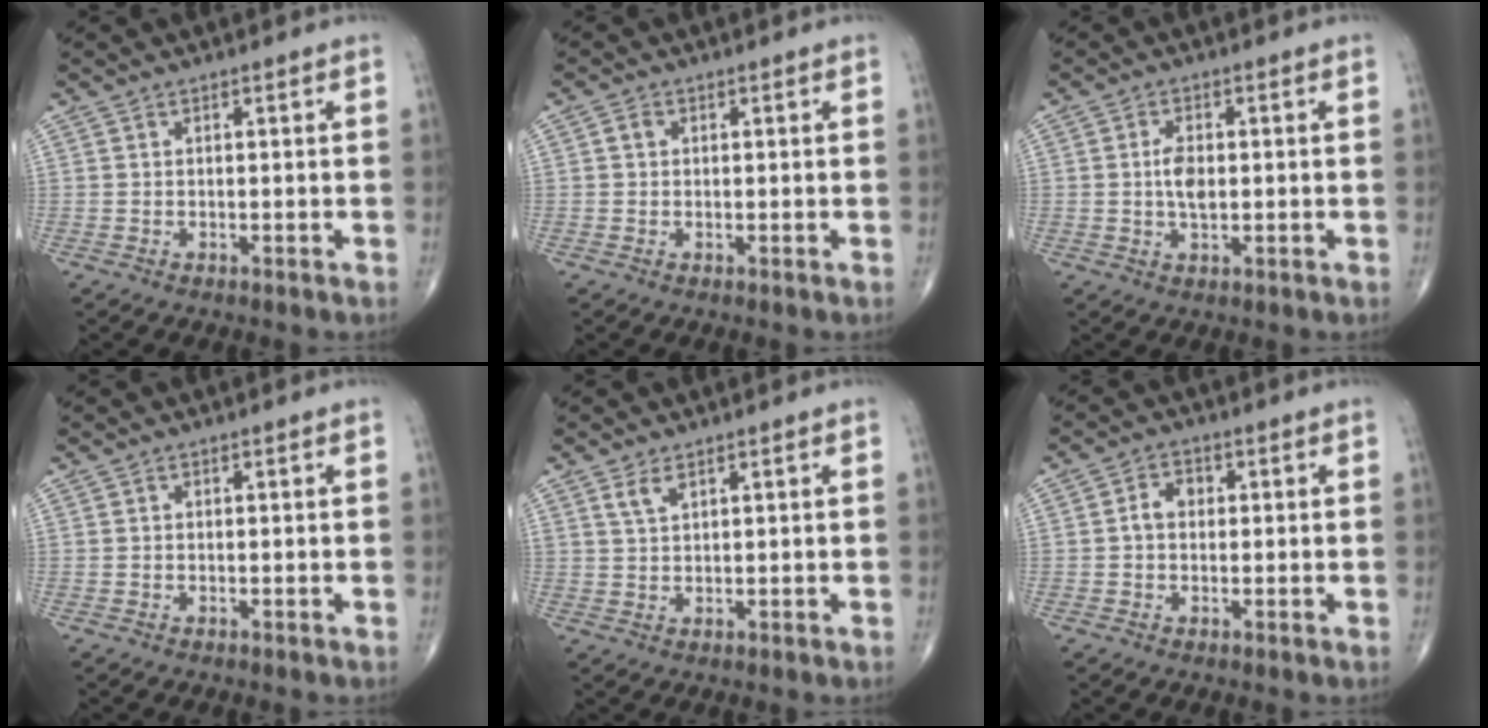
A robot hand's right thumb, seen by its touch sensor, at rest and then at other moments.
{"total": 1.4, "force": [0.3, 1.2, 0.7], "torque": [-0.010, 0.003, 0.004]}
{"total": 4.2, "force": [0.1, 2.2, 3.6], "torque": [-0.064, -0.002, 0.000]}
{"total": 0.0}
{"total": 2.6, "force": [1.6, 1.1, 1.7], "torque": [-0.034, -0.004, 0.038]}
{"total": 3.3, "force": [0.2, 2.5, 2.2], "torque": [-0.030, 0.014, -0.003]}